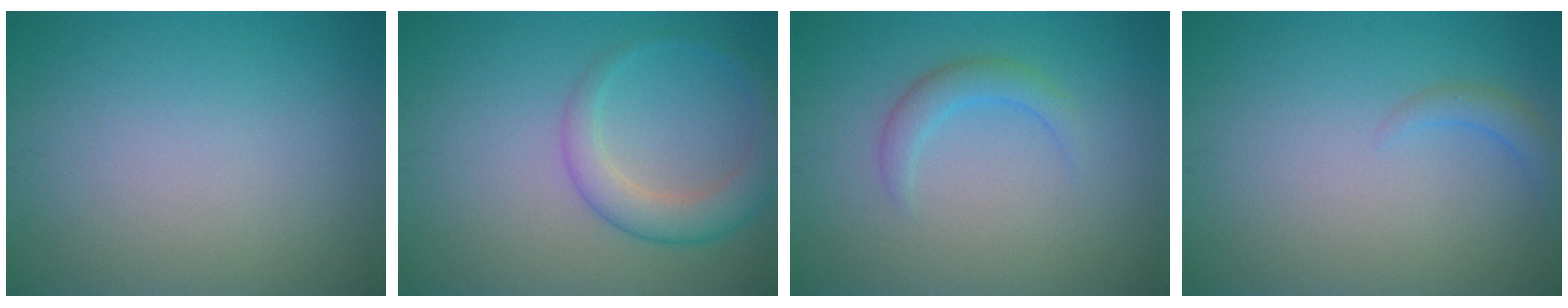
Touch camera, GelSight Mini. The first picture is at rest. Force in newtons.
{"total": 2.9, "press": 2.8, "slide": 0.1}
{"total": 2.0, "press": 2.0, "slide": 0.1}
{"total": 1.4, "press": 1.4, "slide": 0.2}